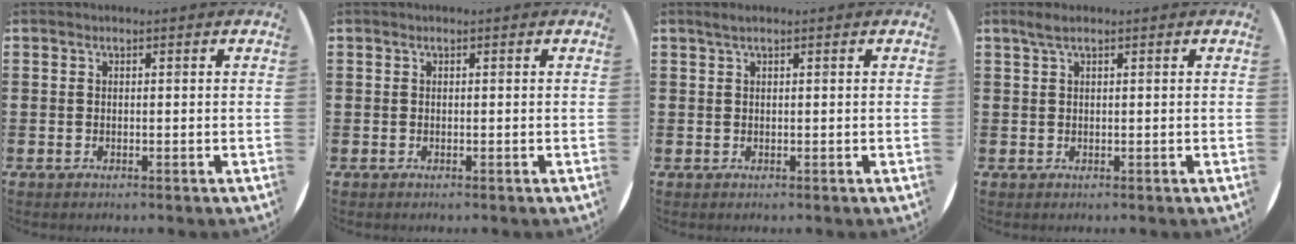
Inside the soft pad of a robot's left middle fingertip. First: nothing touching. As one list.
[{"total": 0.0}, {"total": 0.8, "force": [0.5, 0.0, 0.6], "torque": [-0.012, 0.003, 0.008]}, {"total": 1.4, "force": [0.8, 0.1, 1.1], "torque": [-0.022, 0.003, 0.014]}]